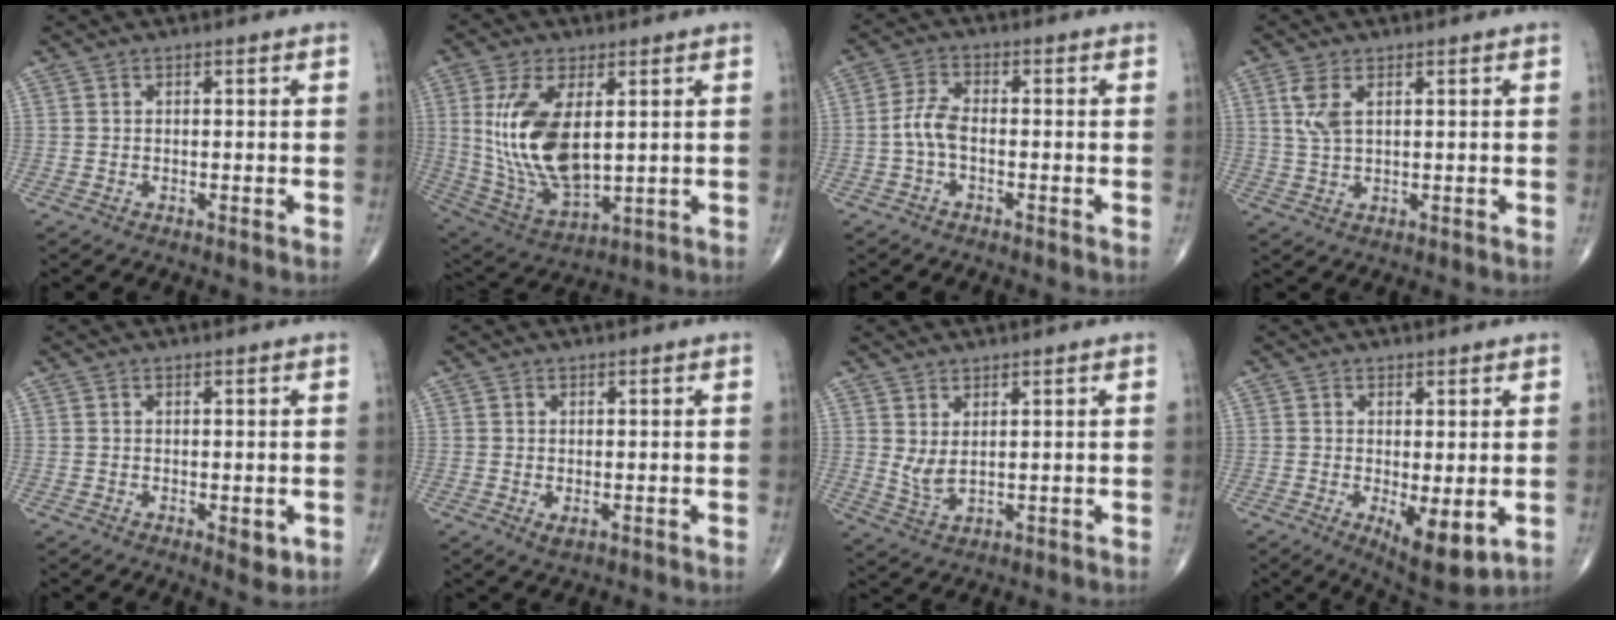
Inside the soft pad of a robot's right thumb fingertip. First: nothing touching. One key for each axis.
{"total": 16.4, "fx": 2.7, "fy": 8.0, "fz": 14.1, "tx": -0.278, "ty": -0.021, "tz": 0.069}
{"total": 4.1, "fx": -1.1, "fy": 1.8, "fz": 3.5, "tx": -0.079, "ty": 0.013, "tz": -0.029}
{"total": 4.1, "fx": 1.6, "fy": 1.7, "fz": 3.4, "tx": -0.082, "ty": 0.000, "tz": 0.037}
{"total": 2.7, "fx": -0.6, "fy": 1.3, "fz": 2.4, "tx": -0.024, "ty": -0.006, "tz": -0.004}
{"total": 1.2, "fx": -0.2, "fy": 0.6, "fz": 1.0, "tx": -0.018, "ty": -0.005, "tz": 0.000}
{"total": 3.8, "fx": 1.4, "fy": 1.4, "fz": 3.3, "tx": -0.066, "ty": -0.017, "tz": 0.036}
{"total": 7.5, "fx": -1.4, "fy": 2.7, "fz": 6.8, "tx": -0.099, "ty": -0.024, "tz": -0.011}